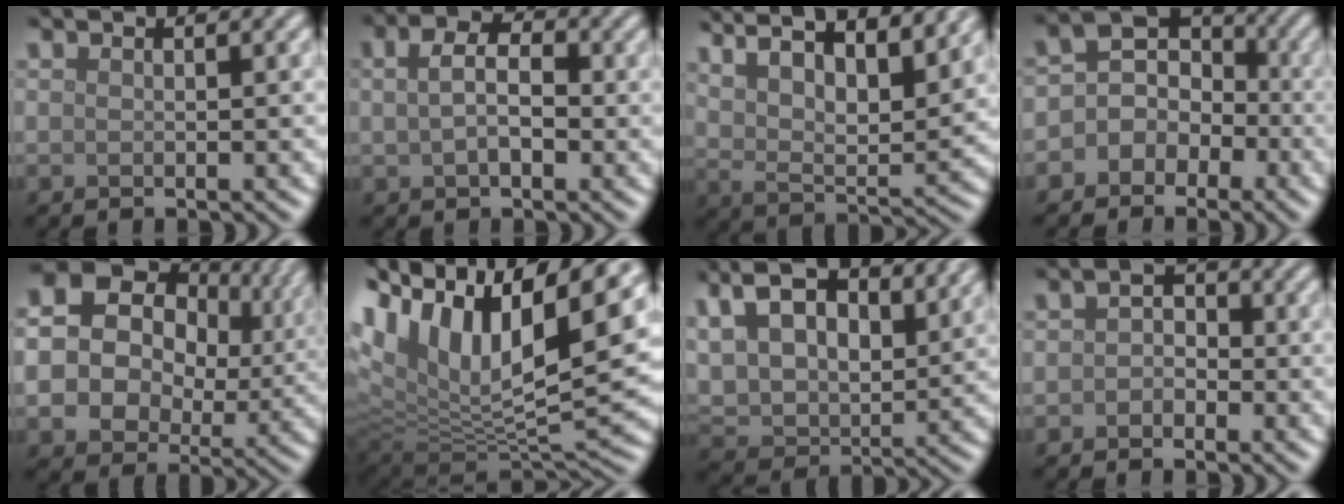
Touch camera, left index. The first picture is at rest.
{"total": 3.8, "force": [0.3, 2.4, 3.0], "torque": [-0.059, 0.006, 0.001]}
{"total": 13.5, "force": [8.5, 4.7, 9.4], "torque": [-0.155, 0.026, 0.110]}
{"total": 4.9, "force": [-1.1, 4.4, 1.8], "torque": [-0.004, 0.020, -0.044]}
{"total": 14.9, "force": [3.6, 12.2, 7.6], "torque": [-0.187, 0.021, 0.068]}
{"total": 15.5, "force": [7.1, 7.3, 11.6], "torque": [-0.231, 0.025, 0.126]}
{"total": 13.0, "force": [6.3, 7.3, 8.7], "torque": [-0.183, 0.019, 0.106]}
{"total": 1.8, "force": [-0.7, 1.4, 0.9], "torque": [-0.013, 0.005, -0.019]}